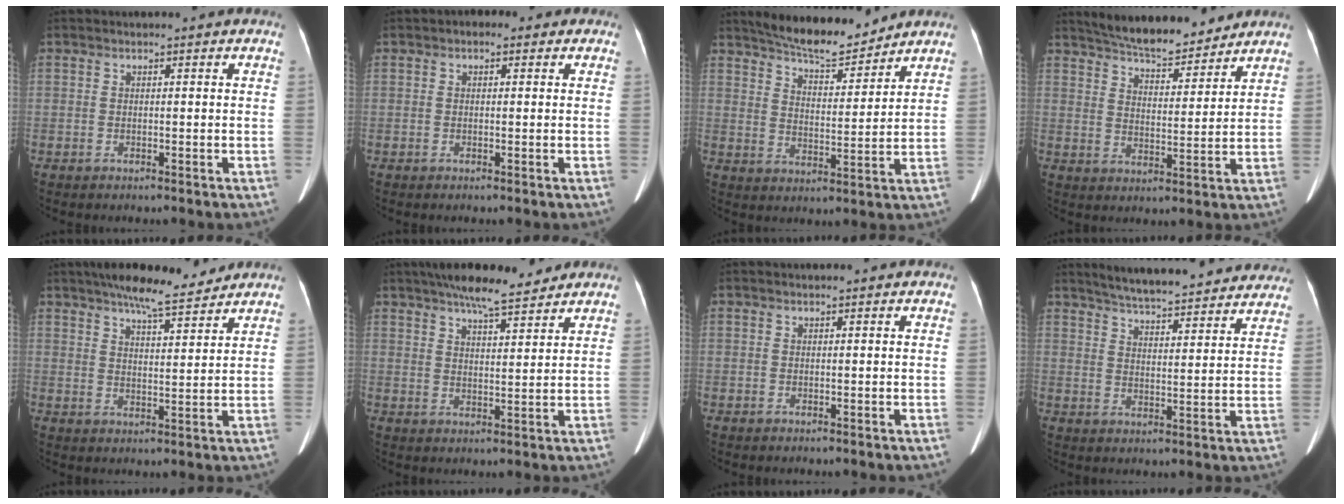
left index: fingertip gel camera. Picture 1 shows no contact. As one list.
[{"total": 1.4, "force": [0.4, 1.0, 0.8], "torque": [-0.012, 0.016, 0.000]}, {"total": 9.9, "force": [9.3, 1.3, 3.0], "torque": [-0.053, 0.000, 0.153]}, {"total": 11.8, "force": [11.0, 2.1, 3.9], "torque": [-0.064, 0.005, 0.173]}, {"total": 9.5, "force": [8.1, 1.3, 4.8], "torque": [-0.074, 0.013, 0.125]}, {"total": 9.7, "force": [8.0, 1.5, 5.2], "torque": [-0.080, 0.018, 0.124]}, {"total": 0.0}, {"total": 22.4, "force": [20.4, 3.3, 8.7], "torque": [-0.127, -0.004, 0.264]}]